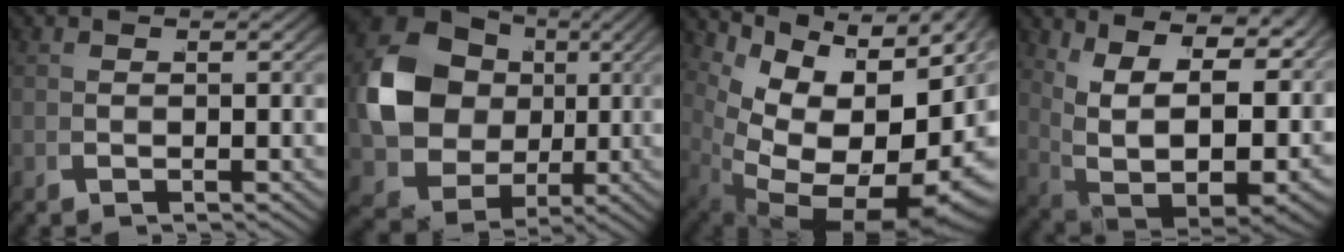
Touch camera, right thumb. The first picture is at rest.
{"total": 13.0, "force": [1.2, 10.4, 7.8], "torque": [-0.202, -0.046, 0.040]}
{"total": 18.1, "force": [0.2, 11.3, 14.2], "torque": [-0.248, -0.041, 0.033]}
{"total": 16.0, "force": [1.0, 10.8, 11.8], "torque": [-0.244, -0.059, 0.047]}